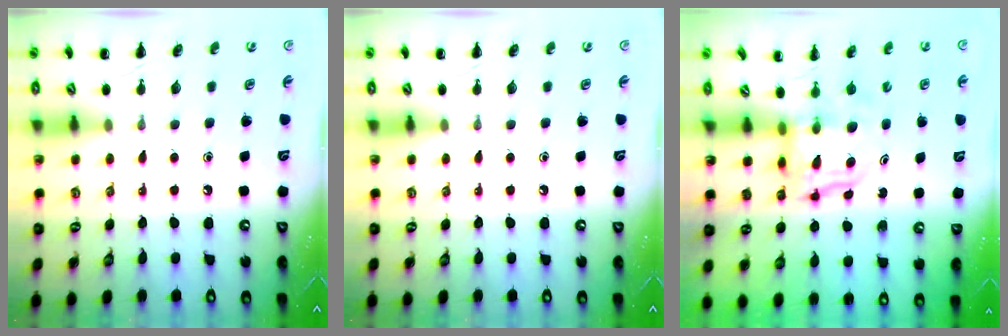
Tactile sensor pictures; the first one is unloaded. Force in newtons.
{"total": 0.0}
{"total": 3.8, "press": 3.8, "slide": 0.4}